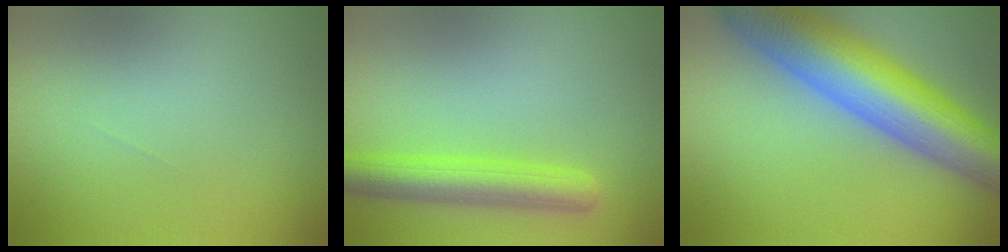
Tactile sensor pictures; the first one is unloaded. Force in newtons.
{"total": 4.8, "press": 4.8, "slide": 0.2}
{"total": 11.7, "press": 11.7, "slide": 0.5}